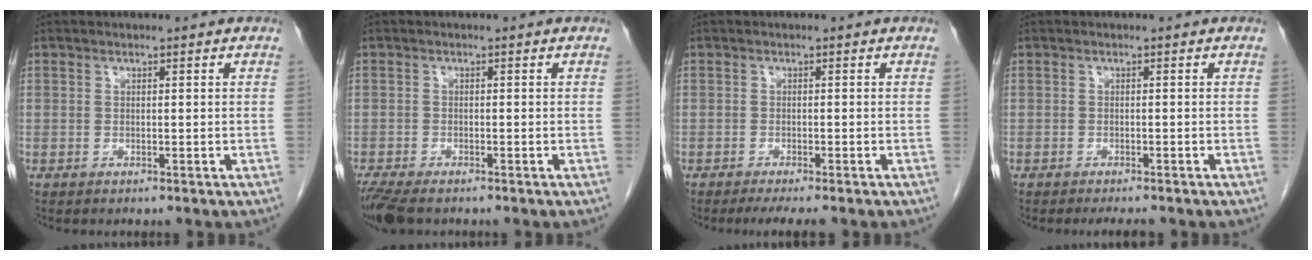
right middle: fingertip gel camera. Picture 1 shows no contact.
{"total": 5.3, "force": [-4.1, 1.5, 2.9], "torque": [-0.058, -0.014, -0.071]}
{"total": 4.1, "force": [-3.4, 0.1, 2.4], "torque": [-0.031, -0.009, -0.049]}
{"total": 2.6, "force": [-2.3, 0.4, 1.1], "torque": [-0.014, -0.006, -0.028]}